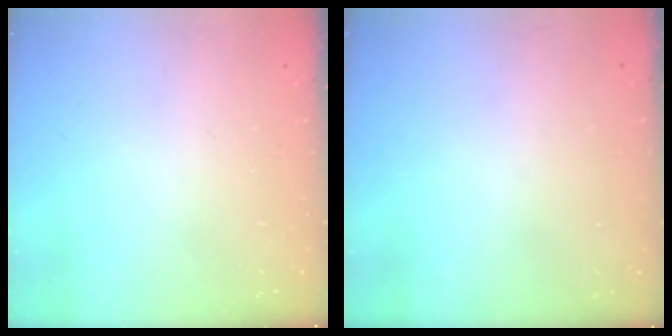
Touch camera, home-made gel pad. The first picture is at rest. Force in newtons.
{"total": 3.0, "press": 3.0, "slide": 0.1}